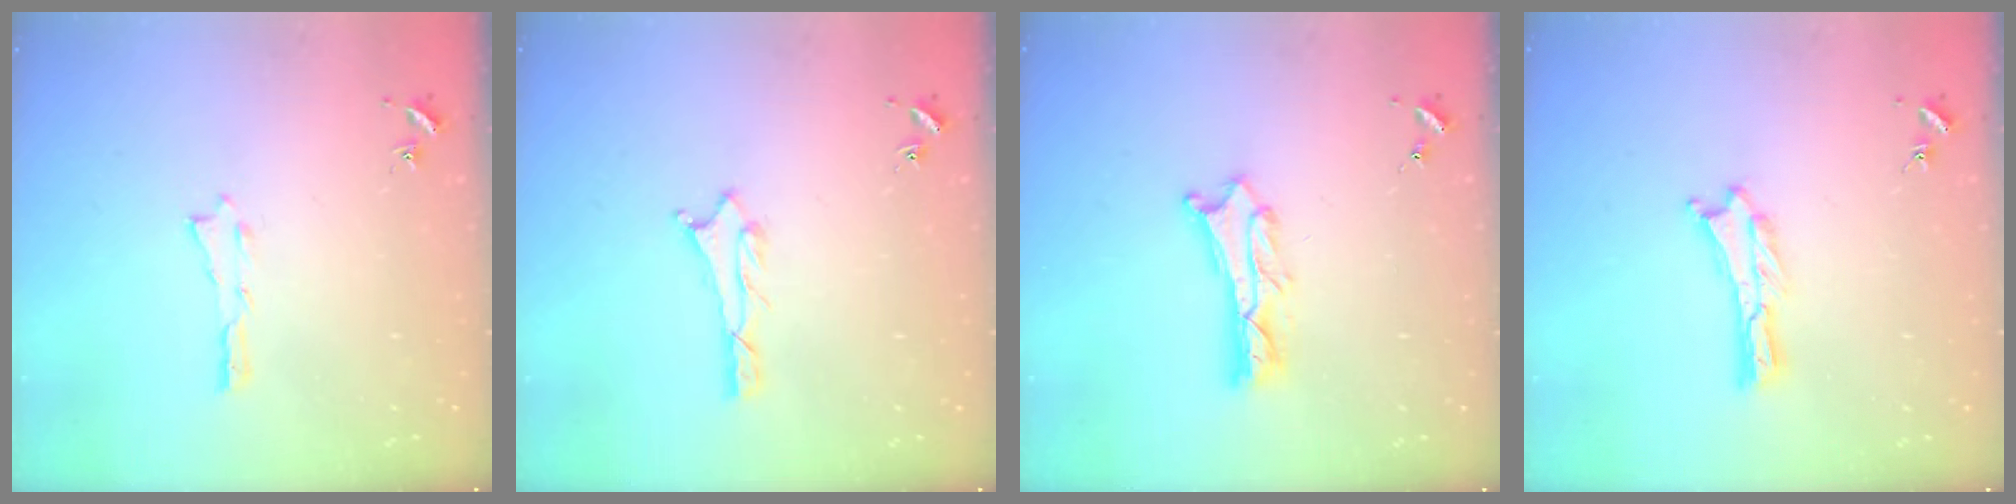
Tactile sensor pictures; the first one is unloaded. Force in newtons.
{"total": 0.7, "press": 0.7, "slide": 0.2}
{"total": 2.6, "press": 2.6, "slide": 0.3}
{"total": 0.0}